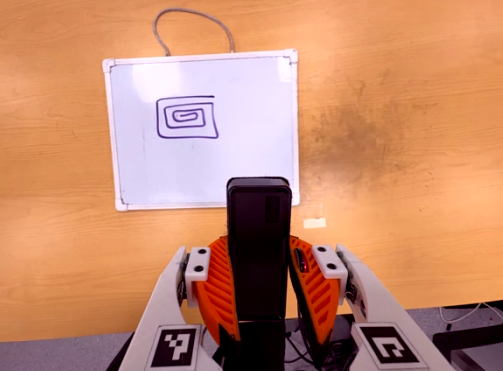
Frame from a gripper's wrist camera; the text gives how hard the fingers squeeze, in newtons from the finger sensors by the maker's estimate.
{"total": 5.8, "left": 4.3, "right": 7.3}